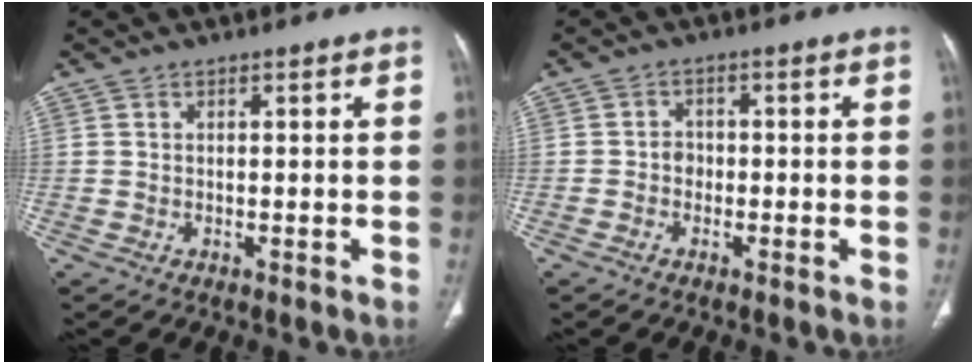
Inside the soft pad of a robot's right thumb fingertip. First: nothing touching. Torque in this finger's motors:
{"motor_torque": [-0.03, 0.33, 0.18, 0.57, -0.01]}